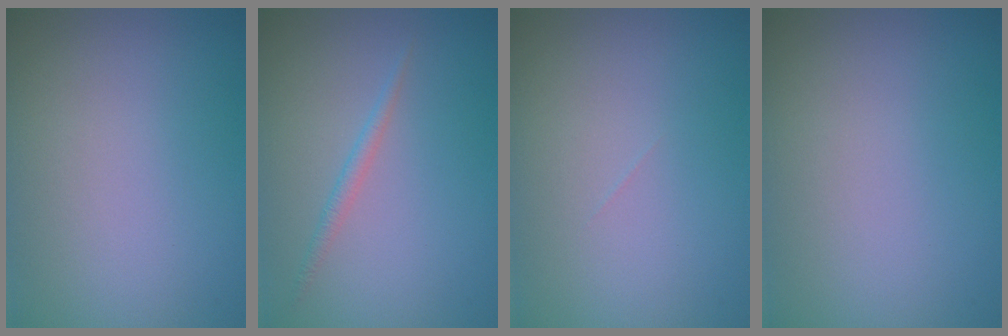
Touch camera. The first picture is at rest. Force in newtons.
{"total": 1.1, "press": 1.1, "slide": 0.1}
{"total": 0.0}
{"total": 0.0}